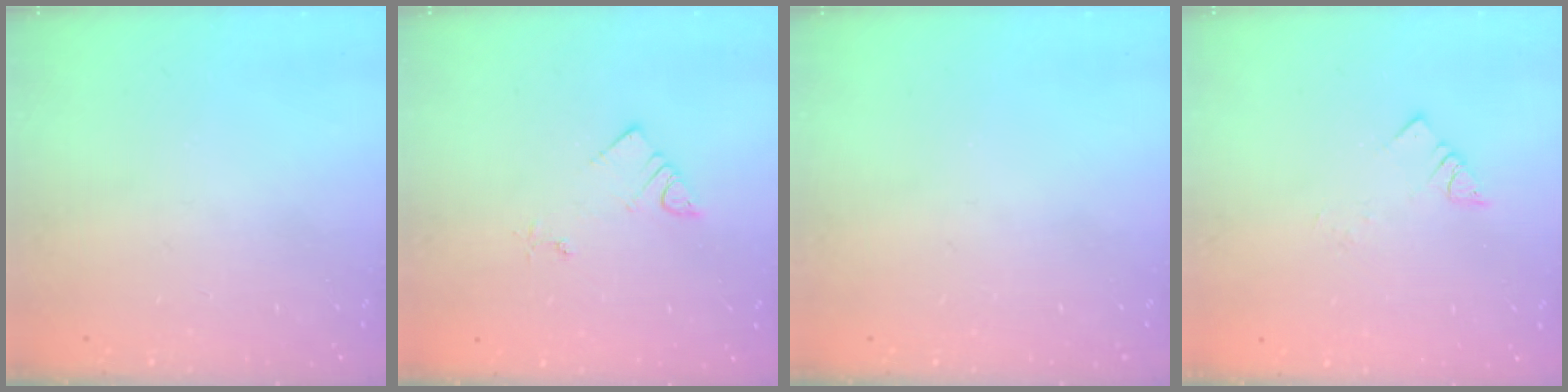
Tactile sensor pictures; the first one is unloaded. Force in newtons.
{"total": 4.8, "press": 4.8, "slide": 0.2}
{"total": 0.0}
{"total": 2.8, "press": 2.8, "slide": 0.3}